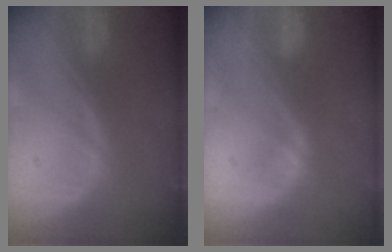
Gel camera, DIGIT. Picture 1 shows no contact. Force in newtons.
{"total": 2.3, "press": 2.2, "slide": 0.7}